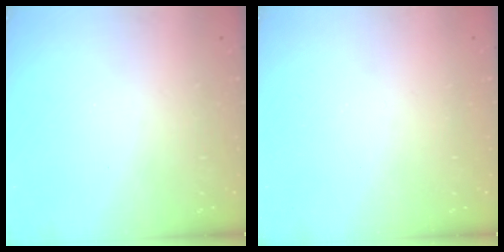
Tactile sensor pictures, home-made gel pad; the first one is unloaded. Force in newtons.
{"total": 0.0}